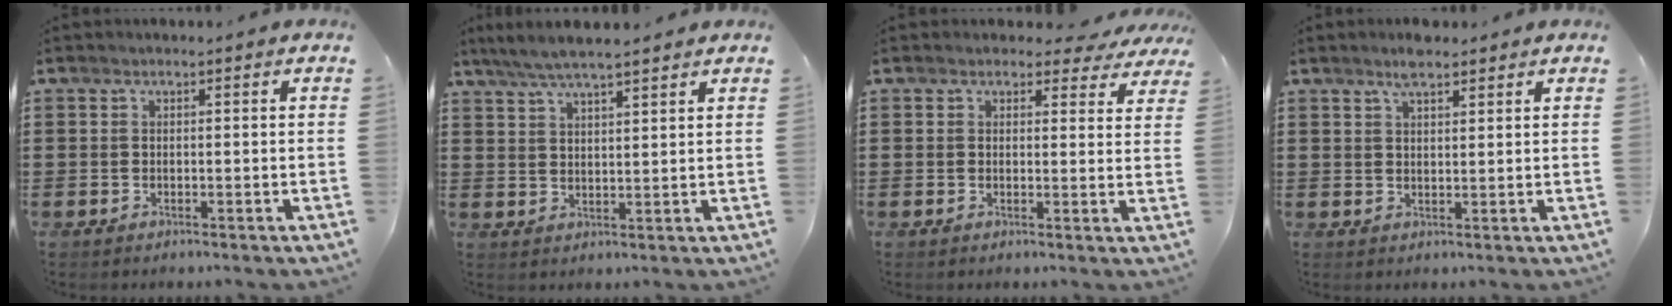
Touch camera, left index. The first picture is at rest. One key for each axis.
{"total": 4.7, "fx": 3.9, "fy": 0.4, "fz": 2.5, "tx": -0.058, "ty": -0.006, "tz": 0.070}
{"total": 2.7, "fx": 2.4, "fy": 1.0, "fz": 0.9, "tx": -0.011, "ty": -0.008, "tz": 0.039}
{"total": 3.3, "fx": 2.6, "fy": 0.8, "fz": 1.8, "tx": -0.041, "ty": 0.003, "tz": 0.047}